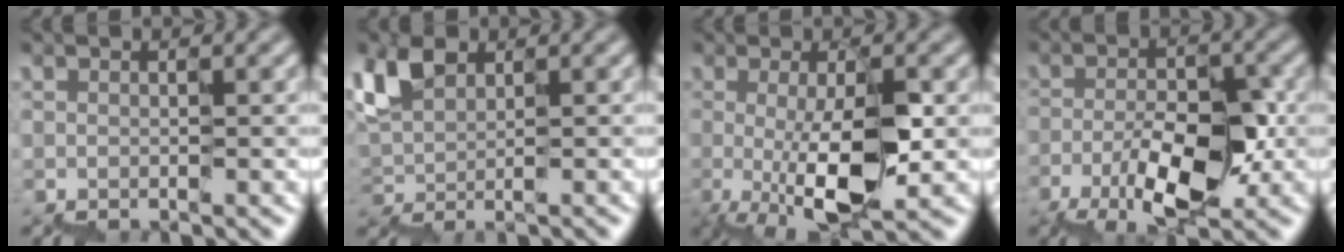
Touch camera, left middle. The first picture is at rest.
{"total": 4.1, "force": [1.3, 2.3, 3.1], "torque": [-0.061, 0.012, 0.017]}
{"total": 6.0, "force": [-0.7, 1.5, 5.8], "torque": [-0.101, -0.003, -0.008]}
{"total": 5.6, "force": [-2.4, 2.5, 4.4], "torque": [-0.072, 0.007, -0.041]}